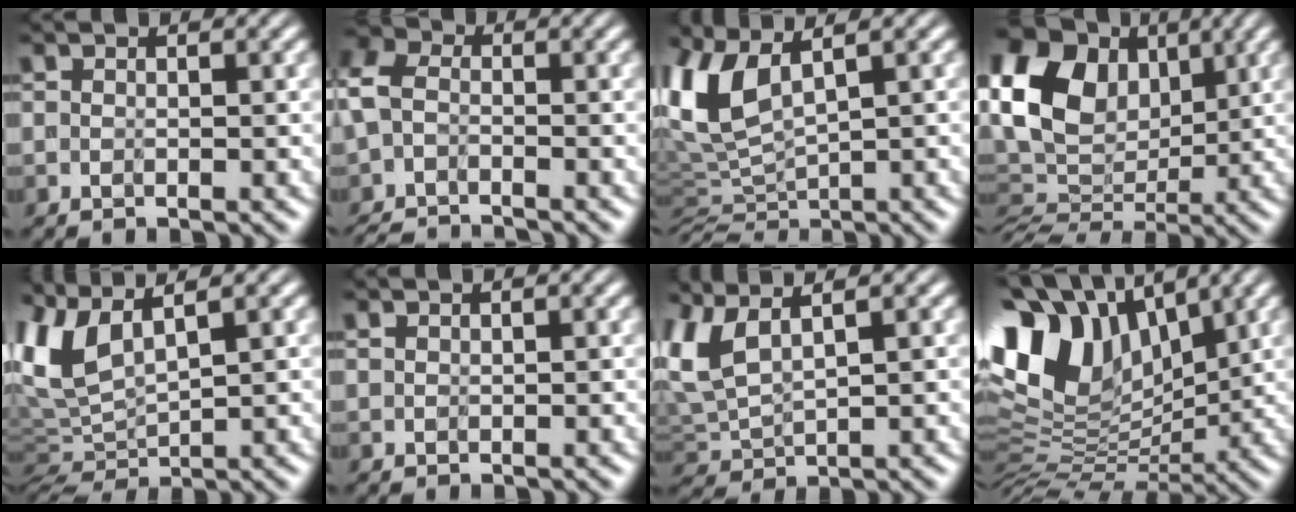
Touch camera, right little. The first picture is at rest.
{"total": 6.2, "force": [-3.9, 3.3, 3.5], "torque": [-0.106, -0.020, -0.070]}
{"total": 5.0, "force": [1.5, 2.3, 4.1], "torque": [-0.121, 0.006, 0.029]}
{"total": 11.0, "force": [4.0, 7.4, 7.1], "torque": [-0.168, 0.015, 0.069]}
{"total": 4.8, "force": [2.5, 1.6, 3.8], "torque": [-0.116, 0.007, 0.051]}
{"total": 0.5, "force": [0.5, 0.3, 0.2], "torque": [-0.007, 0.003, 0.011]}
{"total": 5.1, "force": [2.1, 2.4, 4.0], "torque": [-0.125, 0.004, 0.043]}
{"total": 12.4, "force": [5.7, 7.3, 8.3], "torque": [-0.210, 0.020, 0.104]}